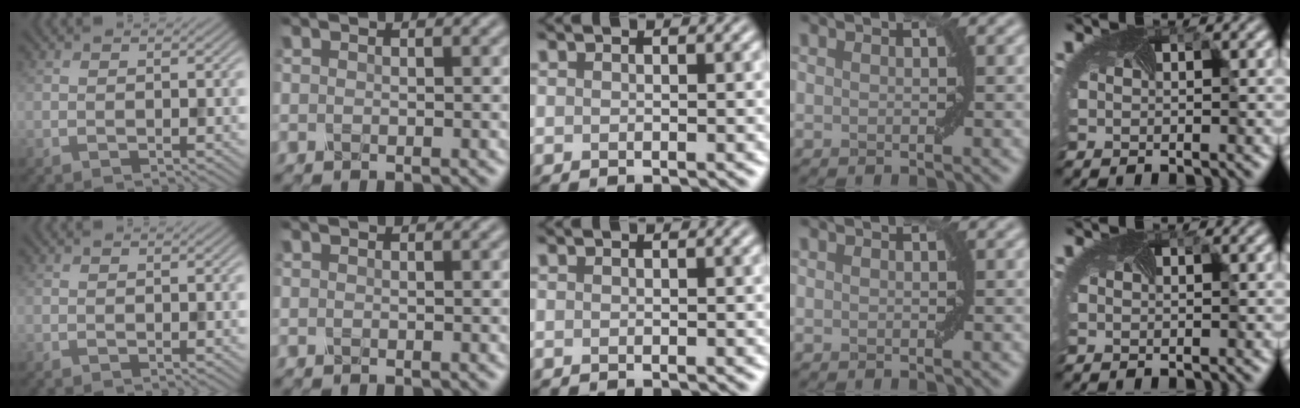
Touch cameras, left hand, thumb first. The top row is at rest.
{}